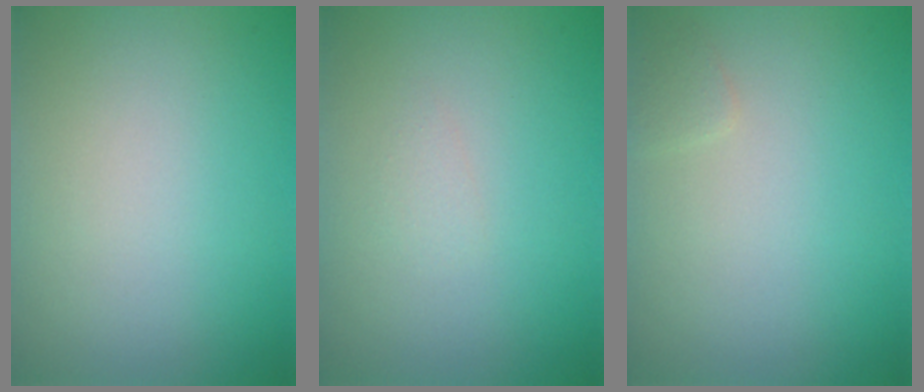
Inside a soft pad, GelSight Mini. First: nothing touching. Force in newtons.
{"total": 0.6, "press": 0.6, "slide": 0.0}
{"total": 0.7, "press": 0.7, "slide": 0.0}